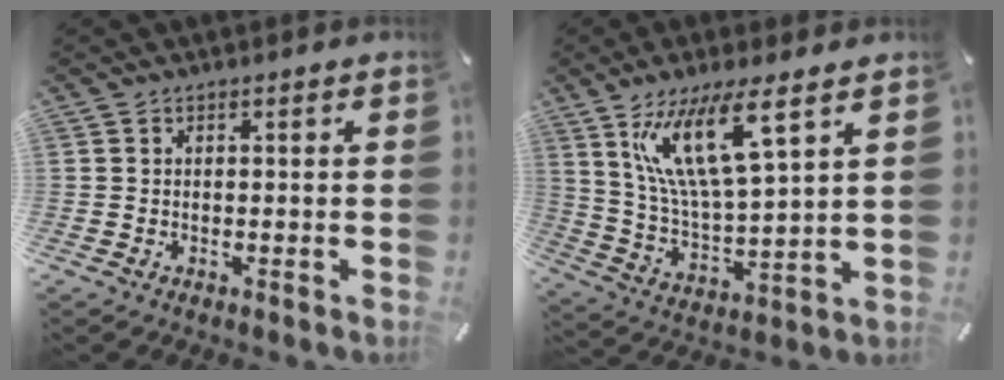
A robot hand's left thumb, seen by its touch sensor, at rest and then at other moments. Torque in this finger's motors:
{"motor_torque": [2.50, 2.52, 1.41, -1.36, 0.52]}